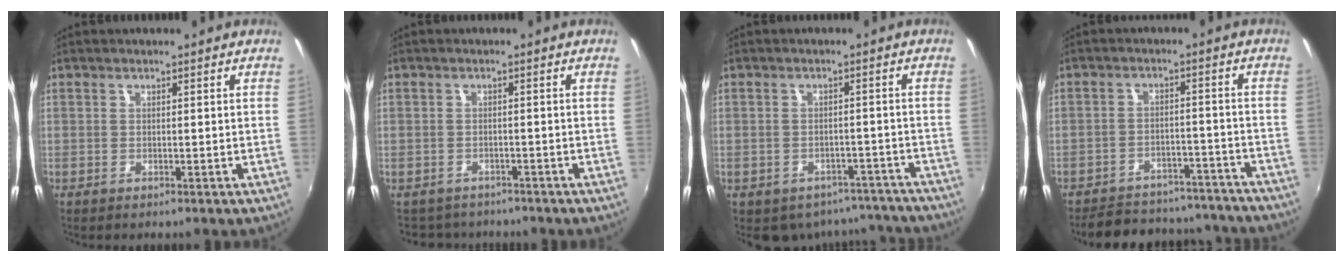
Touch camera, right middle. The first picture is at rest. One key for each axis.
{"total": 4.1, "fx": -3.3, "fy": 2.5, "fz": 0.0, "tx": -0.007, "ty": 0.010, "tz": -0.054}
{"total": 10.5, "fx": -8.7, "fy": 5.6, "fz": 2.2, "tx": -0.048, "ty": 0.014, "tz": -0.089}
{"total": 20.3, "fx": -18.1, "fy": 6.9, "fz": 6.2, "tx": -0.132, "ty": 0.034, "tz": -0.217}